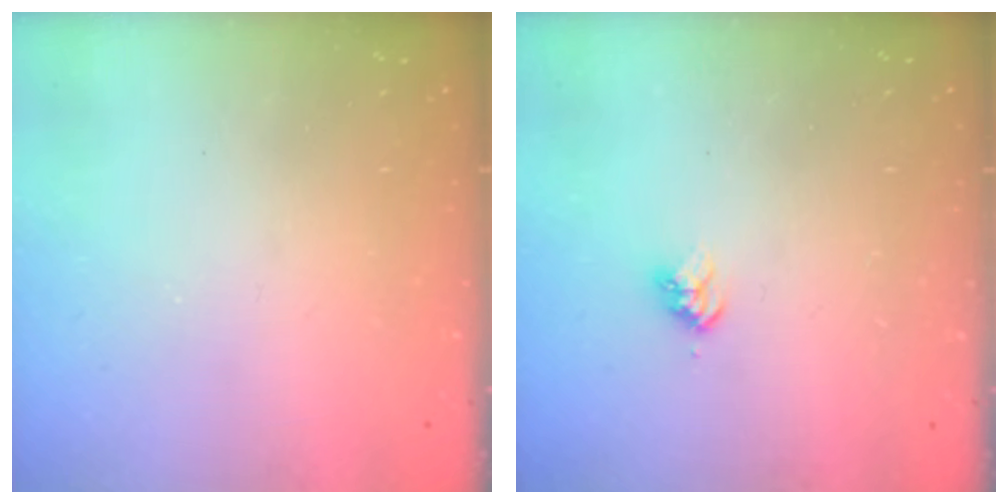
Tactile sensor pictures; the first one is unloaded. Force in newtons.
{"total": 3.1, "press": 3.1, "slide": 0.4}